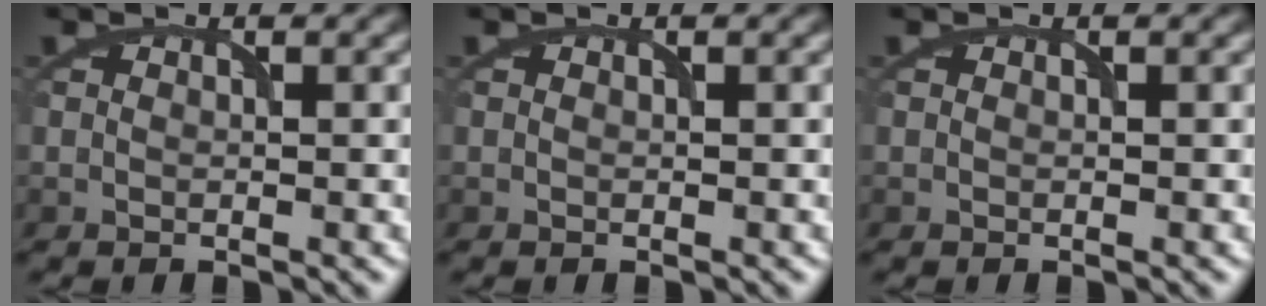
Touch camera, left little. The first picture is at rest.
{"total": 0.0}
{"total": 0.0}